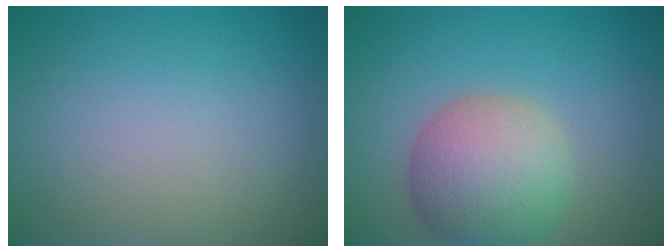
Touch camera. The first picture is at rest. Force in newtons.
{"total": 7.0, "press": 7.0, "slide": 0.5}